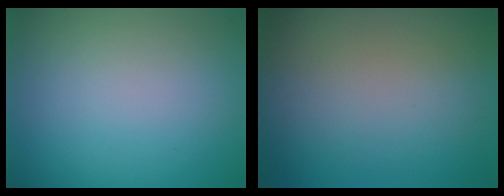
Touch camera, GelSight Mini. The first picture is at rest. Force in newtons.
{"total": 0.0}